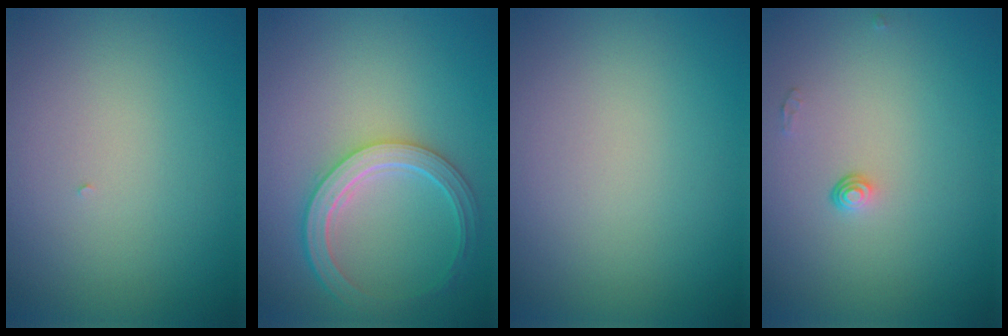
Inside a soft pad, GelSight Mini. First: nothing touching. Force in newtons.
{"total": 4.6, "press": 3.7, "slide": 2.8}
{"total": 0.0}
{"total": 0.8, "press": 0.5, "slide": 0.6}